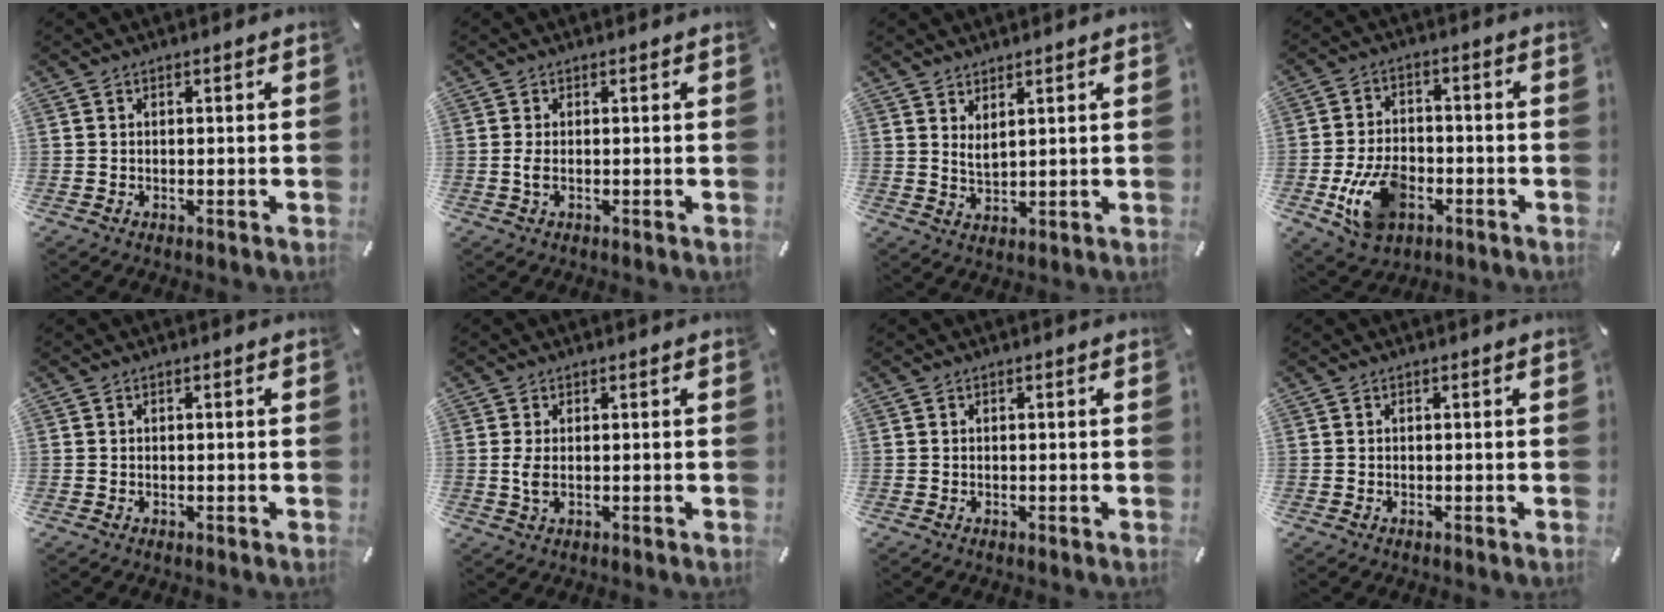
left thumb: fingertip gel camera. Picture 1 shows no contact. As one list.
[{"total": 1.9, "force": [-0.1, 0.6, 1.8], "torque": [-0.042, -0.004, -0.005]}, {"total": 3.2, "force": [2.7, 0.8, 1.4], "torque": [-0.031, -0.014, 0.050]}, {"total": 12.3, "force": [-4.1, 8.3, 8.0], "torque": [-0.157, 0.006, -0.073]}, {"total": 0.0}, {"total": 3.1, "force": [0.2, 1.2, 2.8], "torque": [-0.069, -0.003, -0.001]}, {"total": 0.0}, {"total": 0.0}]